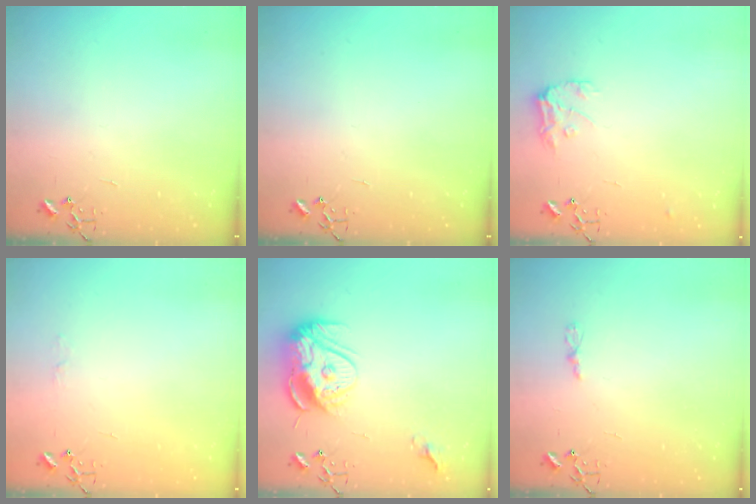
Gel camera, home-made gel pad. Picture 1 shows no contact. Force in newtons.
{"total": 0.0}
{"total": 9.8, "press": 9.8, "slide": 0.6}
{"total": 3.3, "press": 3.2, "slide": 0.5}
{"total": 15.6, "press": 15.6, "slide": 1.3}
{"total": 3.2, "press": 3.1, "slide": 0.4}